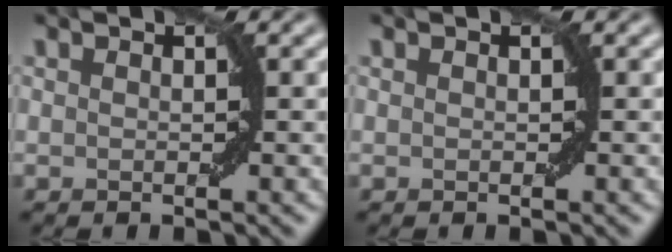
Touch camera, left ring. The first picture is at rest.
{"total": 0.0}